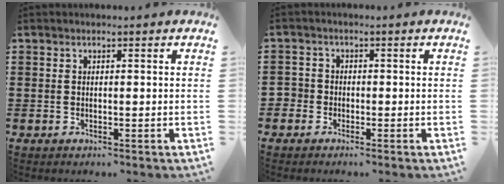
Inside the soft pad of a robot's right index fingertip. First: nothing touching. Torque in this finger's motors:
{"motor_torque": [0.87, 1.27, 0.11, -0.01]}